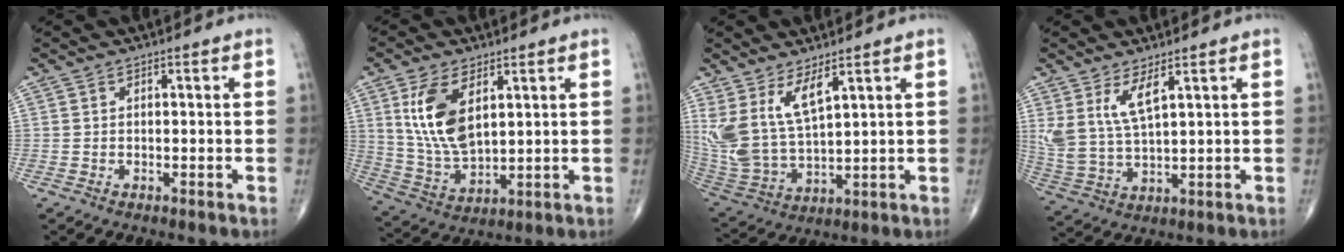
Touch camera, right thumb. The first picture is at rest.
{"total": 12.2, "force": [4.2, 6.2, 9.7], "torque": [-0.189, -0.020, 0.093]}
{"total": 11.8, "force": [6.2, 4.3, 9.1], "torque": [-0.194, -0.038, 0.144]}
{"total": 7.7, "force": [3.9, 2.4, 6.2], "torque": [-0.136, -0.025, 0.089]}